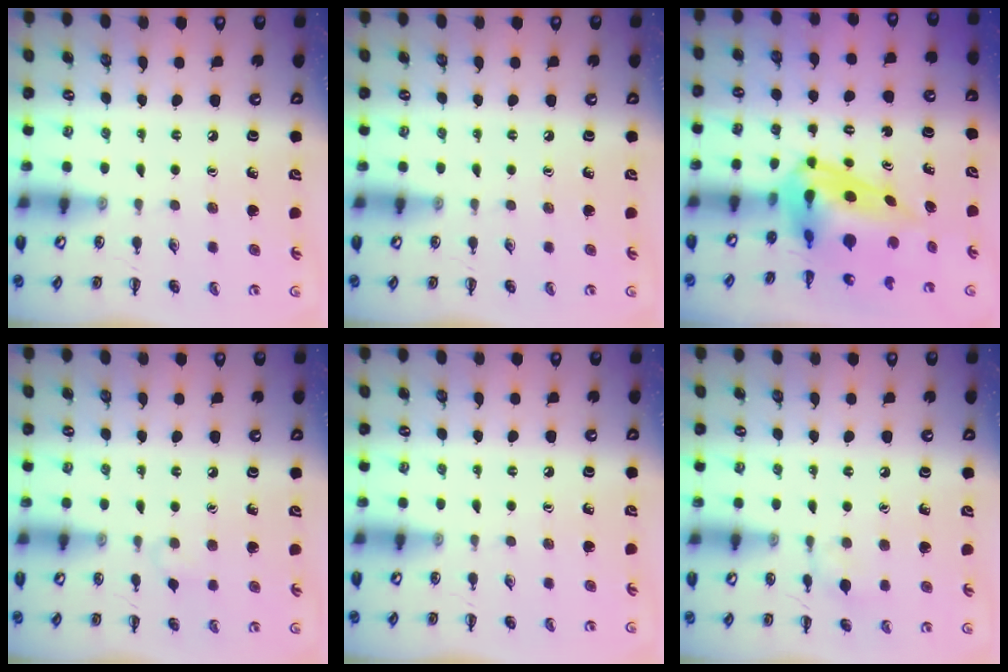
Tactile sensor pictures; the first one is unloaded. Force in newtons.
{"total": 0.0}
{"total": 9.9, "press": 9.3, "slide": 3.2}
{"total": 3.7, "press": 3.4, "slide": 1.4}
{"total": 0.0}
{"total": 5.6, "press": 5.2, "slide": 1.9}